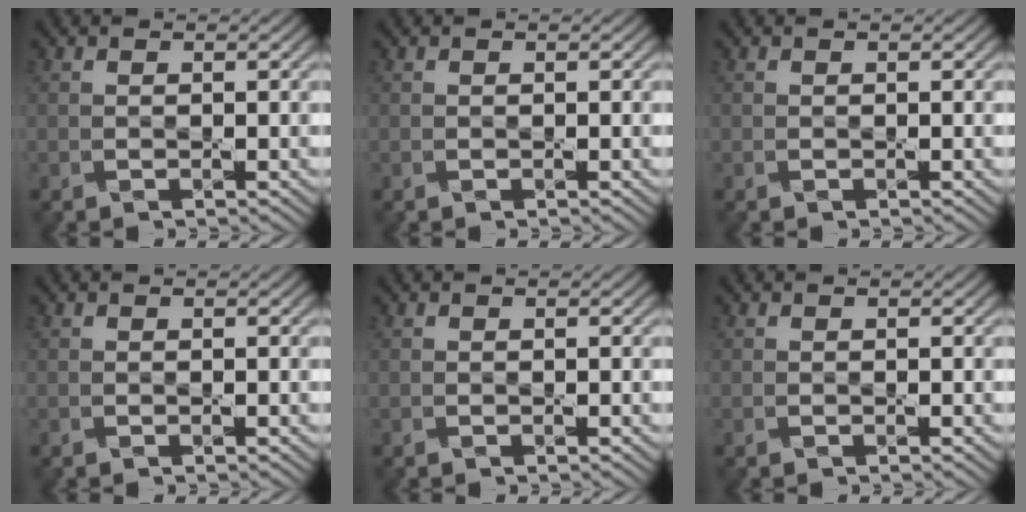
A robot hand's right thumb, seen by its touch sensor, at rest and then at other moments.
{"total": 0.0}
{"total": 0.0}
{"total": 0.0}
{"total": 0.0}
{"total": 0.0}